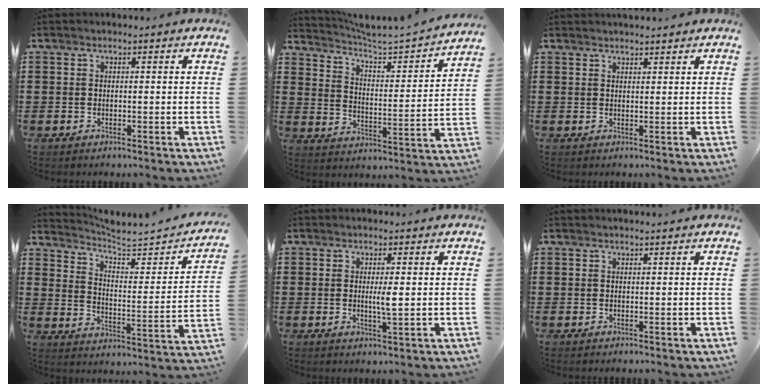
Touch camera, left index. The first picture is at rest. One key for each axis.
{"total": 2.9, "fx": 2.6, "fy": 0.0, "fz": 1.2, "tx": -0.043, "ty": -0.030, "tz": 0.031}
{"total": 1.4, "fx": 1.4, "fy": 0.1, "fz": 0.2, "tx": -0.006, "ty": 0.002, "tz": 0.027}
{"total": 3.9, "fx": 3.5, "fy": 0.1, "fz": 1.7, "tx": -0.047, "ty": -0.032, "tz": 0.048}
{"total": 3.0, "fx": 0.1, "fy": 0.4, "fz": 3.0, "tx": -0.057, "ty": -0.005, "tz": 0.001}
{"total": 0.0}